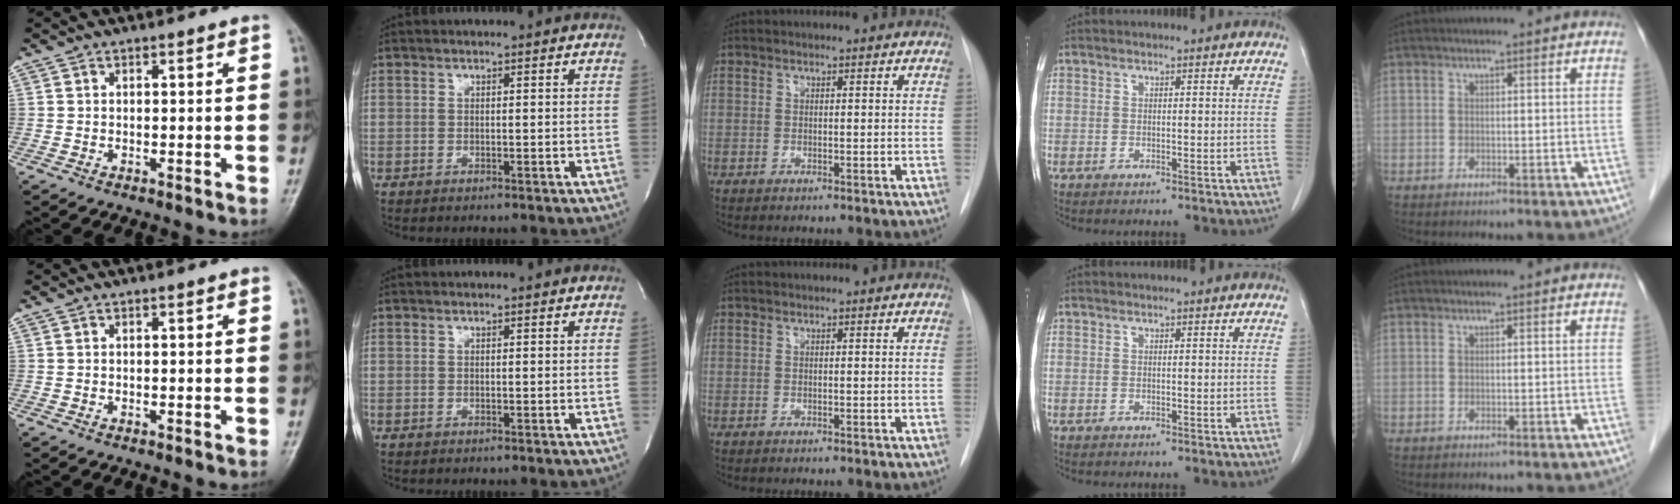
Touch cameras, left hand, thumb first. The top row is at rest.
{}